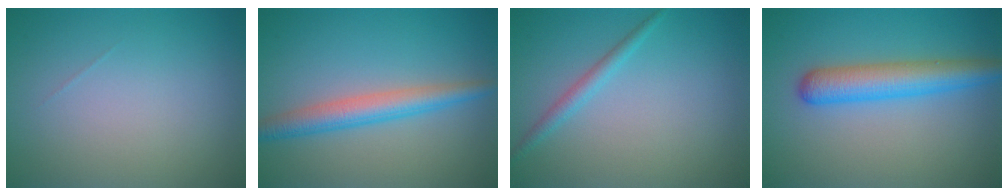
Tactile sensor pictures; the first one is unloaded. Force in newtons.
{"total": 3.8, "press": 3.8, "slide": 0.1}
{"total": 1.6, "press": 1.6, "slide": 0.1}
{"total": 4.8, "press": 4.8, "slide": 0.2}